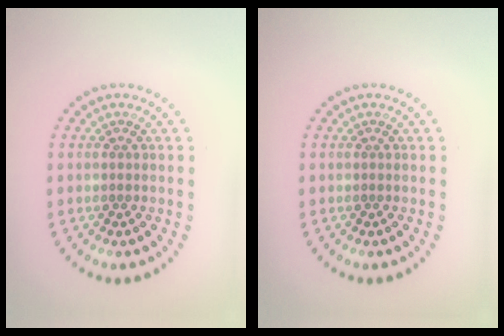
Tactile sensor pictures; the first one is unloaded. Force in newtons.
{"total": 0.0}